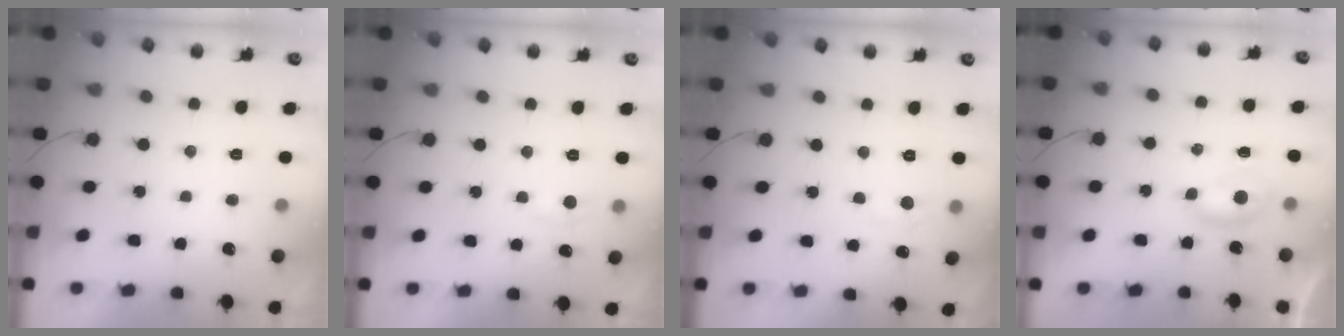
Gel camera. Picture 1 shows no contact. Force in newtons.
{"total": 3.8, "press": 3.7, "slide": 0.6}
{"total": 5.0, "press": 5.0, "slide": 0.6}
{"total": 3.8, "press": 3.8, "slide": 0.6}